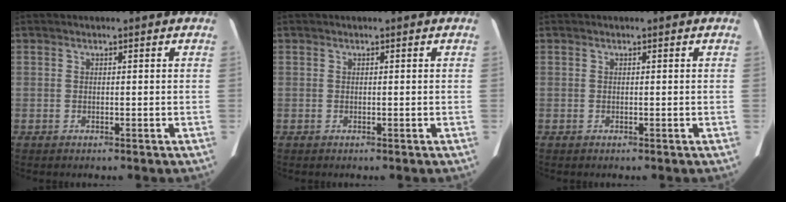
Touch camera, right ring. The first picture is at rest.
{"total": 0.0}
{"total": 0.0}